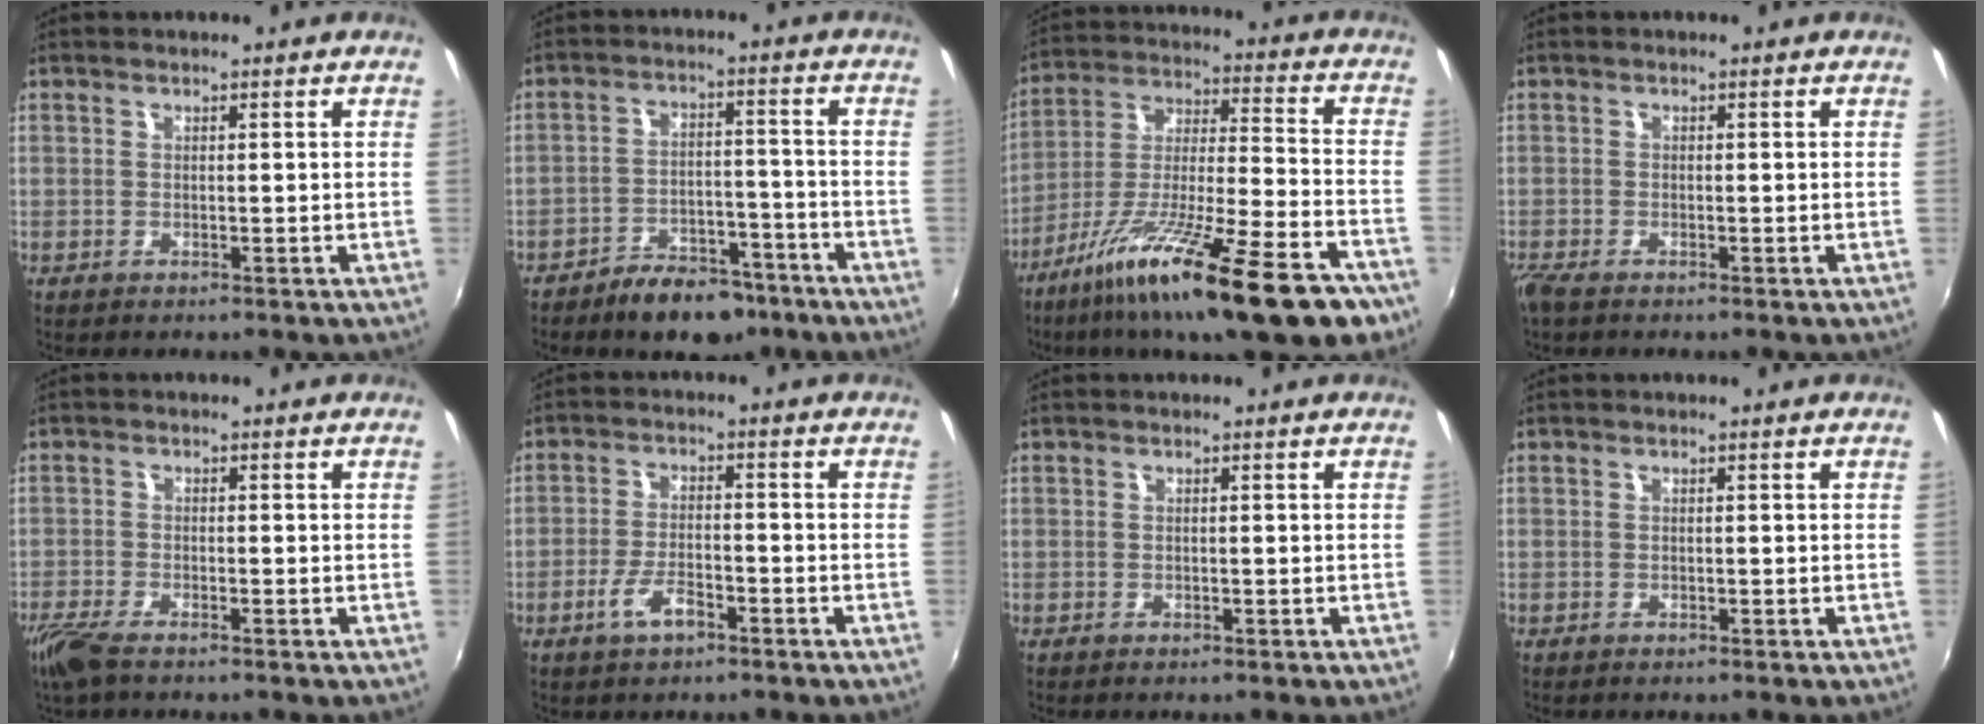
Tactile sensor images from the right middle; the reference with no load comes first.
{"total": 10.0, "force": [-7.6, 4.8, 4.3], "torque": [-0.082, 0.016, -0.106]}
{"total": 25.2, "force": [-16.1, 4.6, 18.7], "torque": [-0.325, -0.062, -0.259]}
{"total": 1.9, "force": [-1.5, 0.4, 1.1], "torque": [-0.026, -0.007, -0.034]}
{"total": 5.4, "force": [-4.1, 1.3, 3.3], "torque": [-0.089, -0.017, -0.082]}
{"total": 5.4, "force": [-3.2, 1.9, 3.8], "torque": [-0.083, -0.003, -0.059]}
{"total": 0.0}
{"total": 0.0}